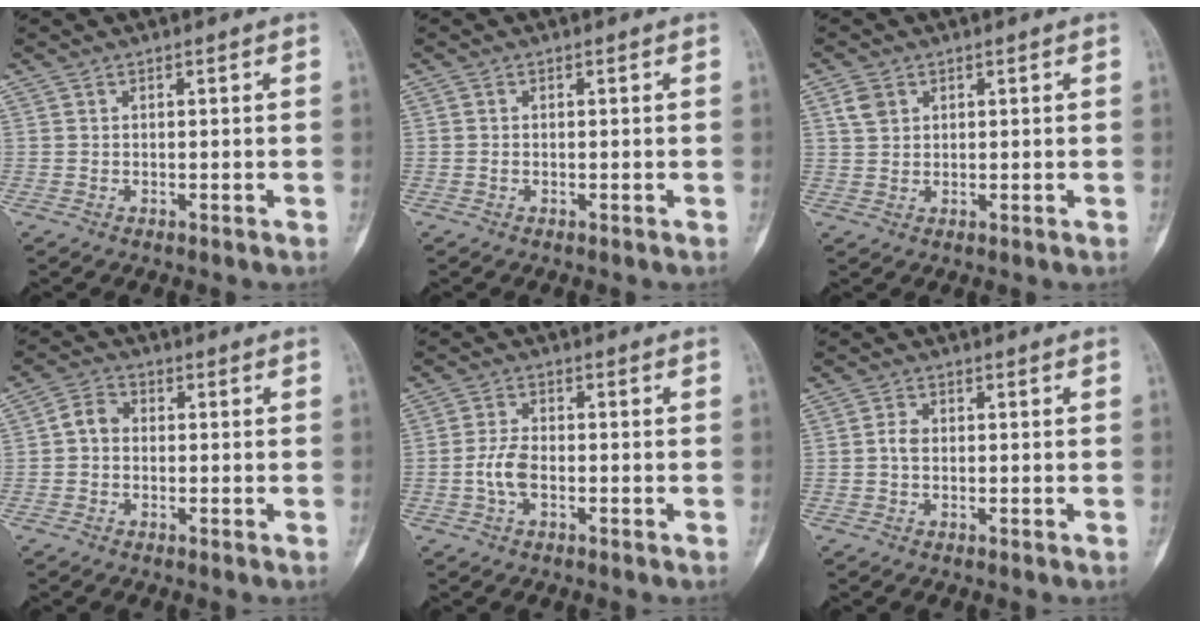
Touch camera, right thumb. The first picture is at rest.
{"total": 0.0}
{"total": 3.0, "force": [1.4, 2.2, 1.4], "torque": [-0.019, 0.002, 0.030]}
{"total": 3.9, "force": [-0.3, 3.1, 2.3], "torque": [-0.033, 0.012, -0.017]}
{"total": 4.3, "force": [-1.2, 2.2, 3.5], "torque": [-0.080, 0.014, -0.027]}
{"total": 2.0, "force": [-0.2, 1.4, 1.4], "torque": [-0.025, 0.005, -0.008]}